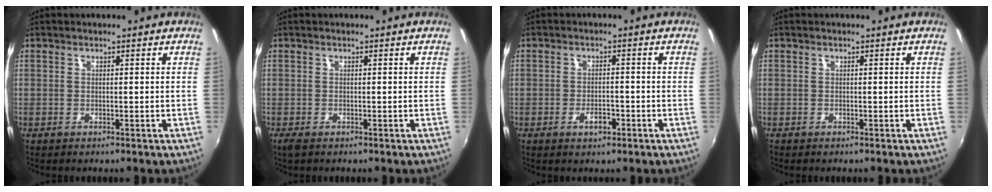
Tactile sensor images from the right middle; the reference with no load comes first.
{"total": 1.2, "force": [-0.8, 0.3, 0.9], "torque": [-0.020, -0.006, -0.015]}
{"total": 2.8, "force": [-1.5, 1.4, 1.9], "torque": [-0.037, -0.001, -0.024]}
{"total": 0.0}